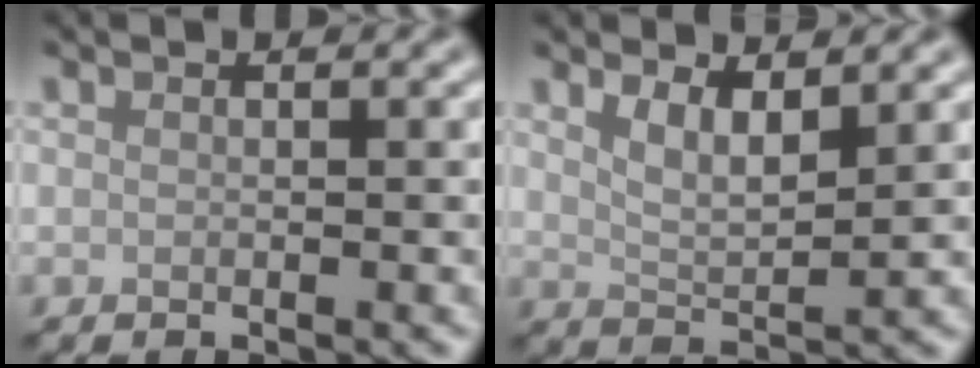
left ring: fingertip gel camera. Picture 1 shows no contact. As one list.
[{"total": 2.9, "force": [1.8, 0.9, 2.1], "torque": [-0.041, -0.009, 0.036]}]